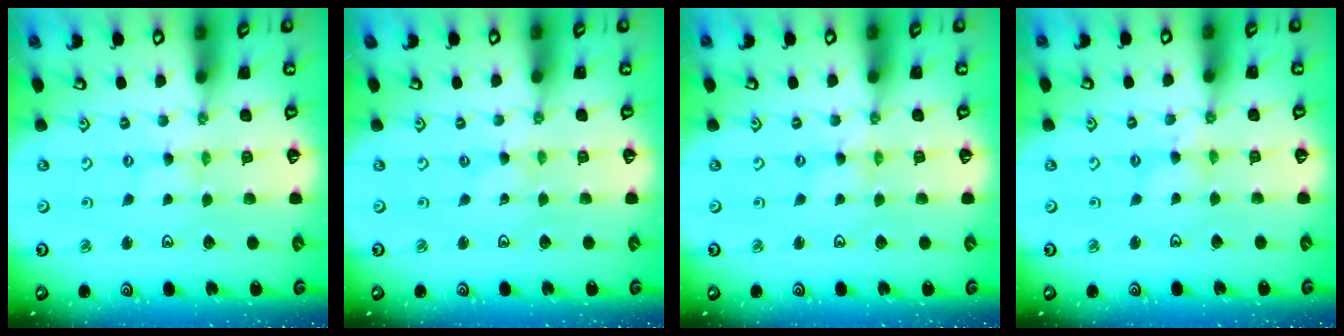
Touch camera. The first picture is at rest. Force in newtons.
{"total": 0.0}
{"total": 1.1, "press": 1.1, "slide": 0.2}
{"total": 1.6, "press": 1.6, "slide": 0.2}